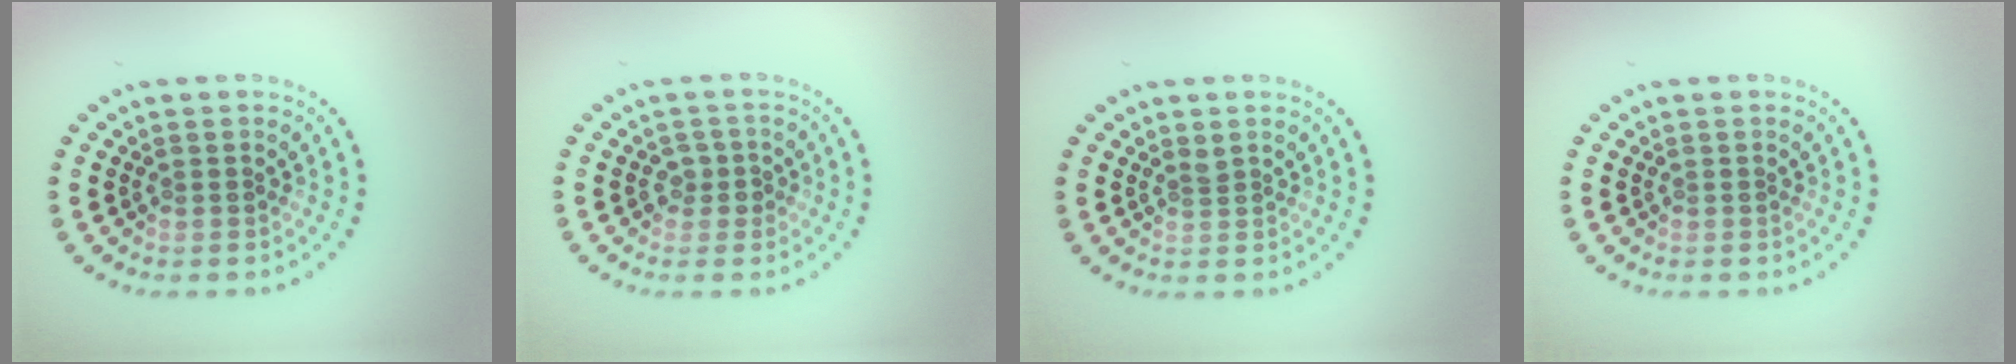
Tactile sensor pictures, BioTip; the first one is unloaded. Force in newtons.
{"total": 1.4, "press": 1.3, "slide": 0.7}
{"total": 0.7, "press": 0.4, "slide": 0.6}
{"total": 0.0}